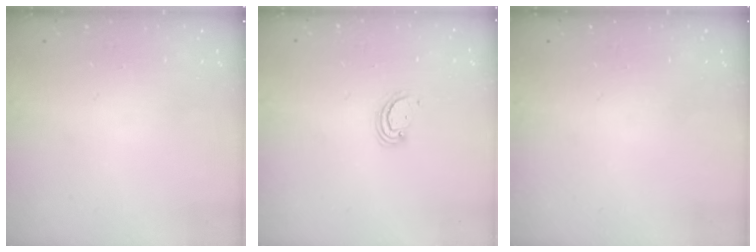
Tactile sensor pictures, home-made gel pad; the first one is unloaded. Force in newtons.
{"total": 2.6, "press": 2.6, "slide": 0.3}
{"total": 0.0}